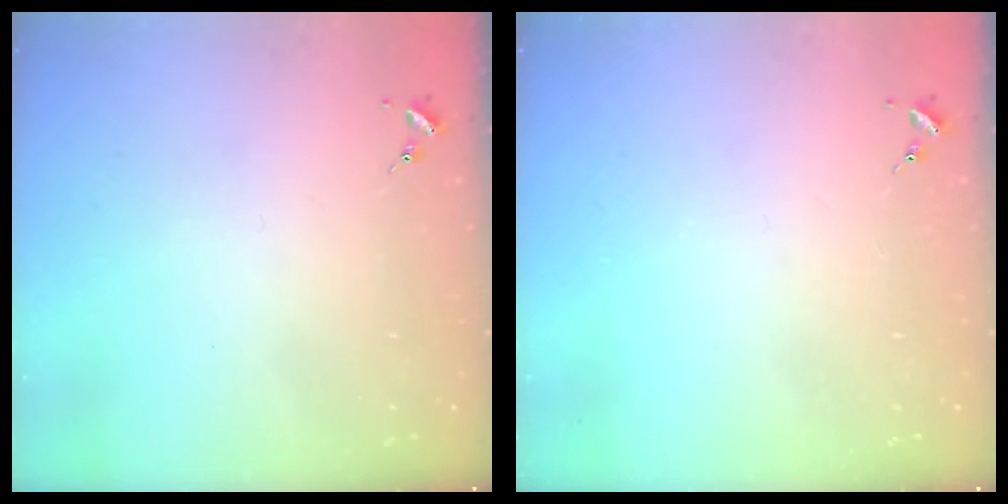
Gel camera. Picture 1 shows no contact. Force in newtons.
{"total": 0.0}